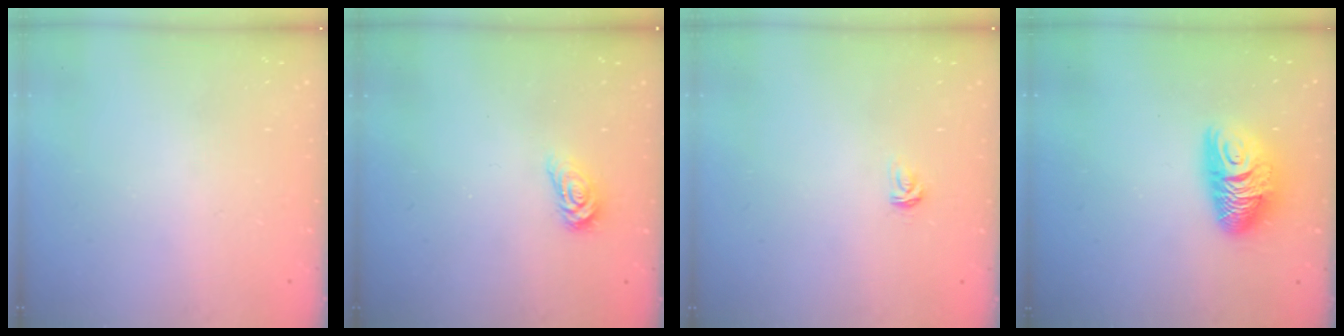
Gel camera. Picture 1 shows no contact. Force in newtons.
{"total": 4.1, "press": 4.1, "slide": 0.4}
{"total": 2.9, "press": 2.9, "slide": 0.4}
{"total": 10.6, "press": 10.6, "slide": 0.5}